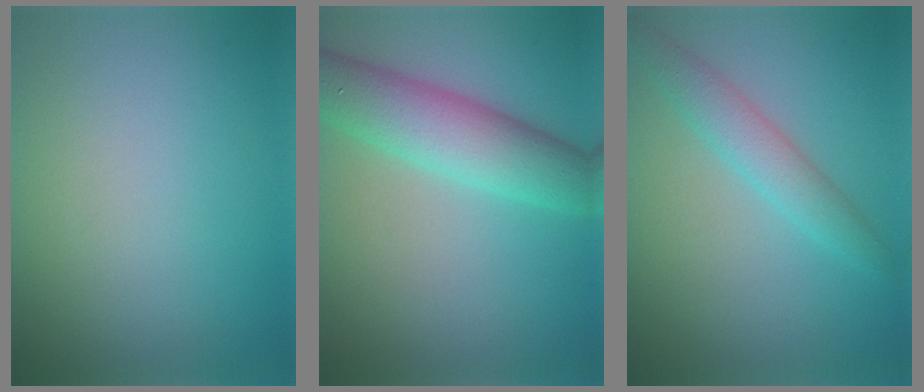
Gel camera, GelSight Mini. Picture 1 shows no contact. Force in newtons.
{"total": 6.5, "press": 6.5, "slide": 0.2}
{"total": 3.0, "press": 3.0, "slide": 0.1}